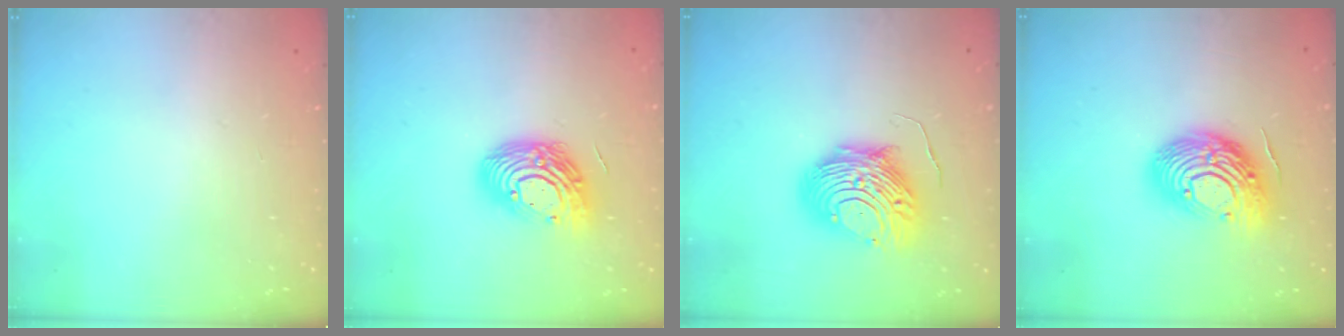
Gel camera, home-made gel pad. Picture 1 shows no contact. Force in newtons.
{"total": 14.2, "press": 14.1, "slide": 1.2}
{"total": 10.5, "press": 10.4, "slide": 1.0}
{"total": 16.9, "press": 16.9, "slide": 1.2}